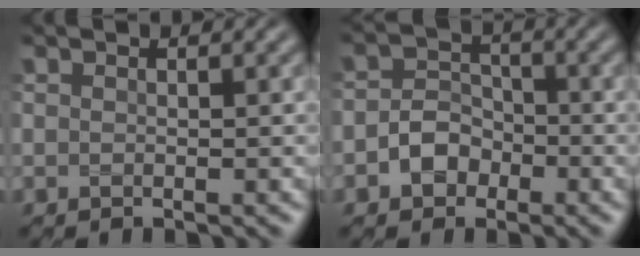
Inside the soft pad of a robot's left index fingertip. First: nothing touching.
{"total": 3.1, "force": [-1.3, 2.4, 1.3], "torque": [-0.018, 0.007, -0.026]}